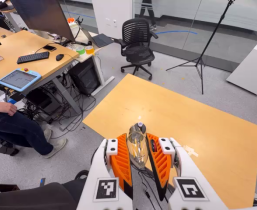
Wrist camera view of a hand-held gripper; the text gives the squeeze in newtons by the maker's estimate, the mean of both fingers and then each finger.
{"total": 15.3, "left": 16.6, "right": 14.0}